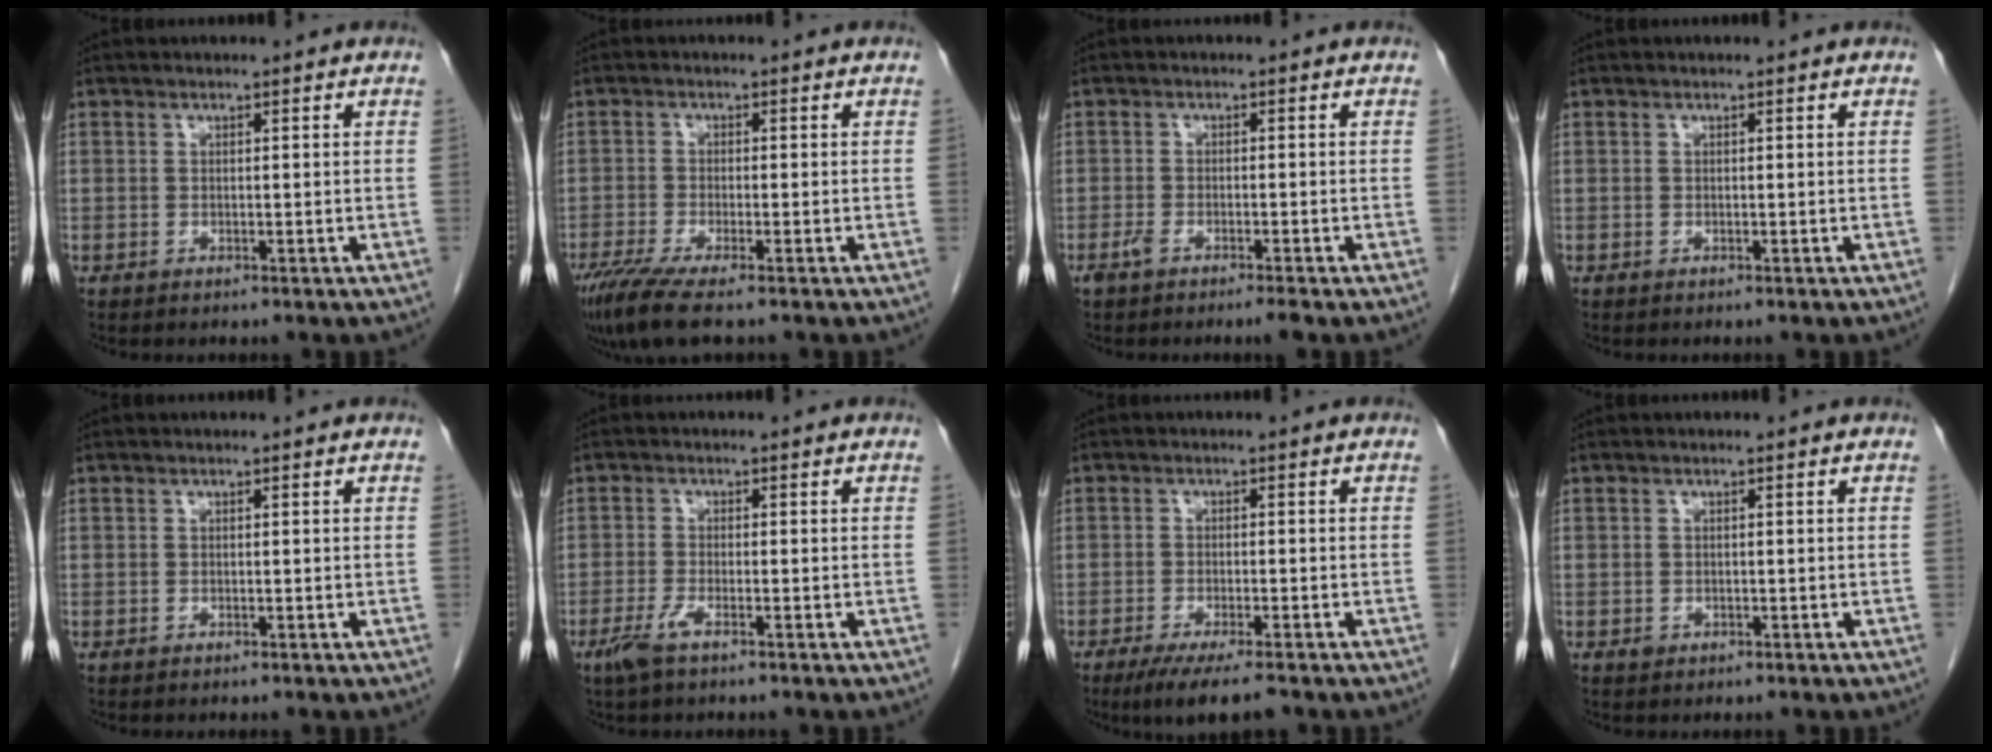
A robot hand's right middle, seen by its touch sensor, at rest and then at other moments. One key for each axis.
{"total": 6.7, "fx": -4.9, "fy": 0.4, "fz": 4.6, "tx": -0.082, "ty": -0.018, "tz": -0.089}
{"total": 2.6, "fx": -1.9, "fy": 0.1, "fz": 1.8, "tx": -0.035, "ty": -0.004, "tz": -0.036}
{"total": 0.0}
{"total": 0.0}
{"total": 2.9, "fx": -1.8, "fy": 0.3, "fz": 2.2, "tx": -0.053, "ty": -0.007, "tz": -0.040}
{"total": 6.5, "fx": -4.9, "fy": 0.5, "fz": 4.2, "tx": -0.066, "ty": -0.017, "tz": -0.077}
{"total": 0.6, "fx": -0.2, "fy": 0.6, "fz": 0.2, "tx": -0.002, "ty": 0.001, "tz": -0.001}